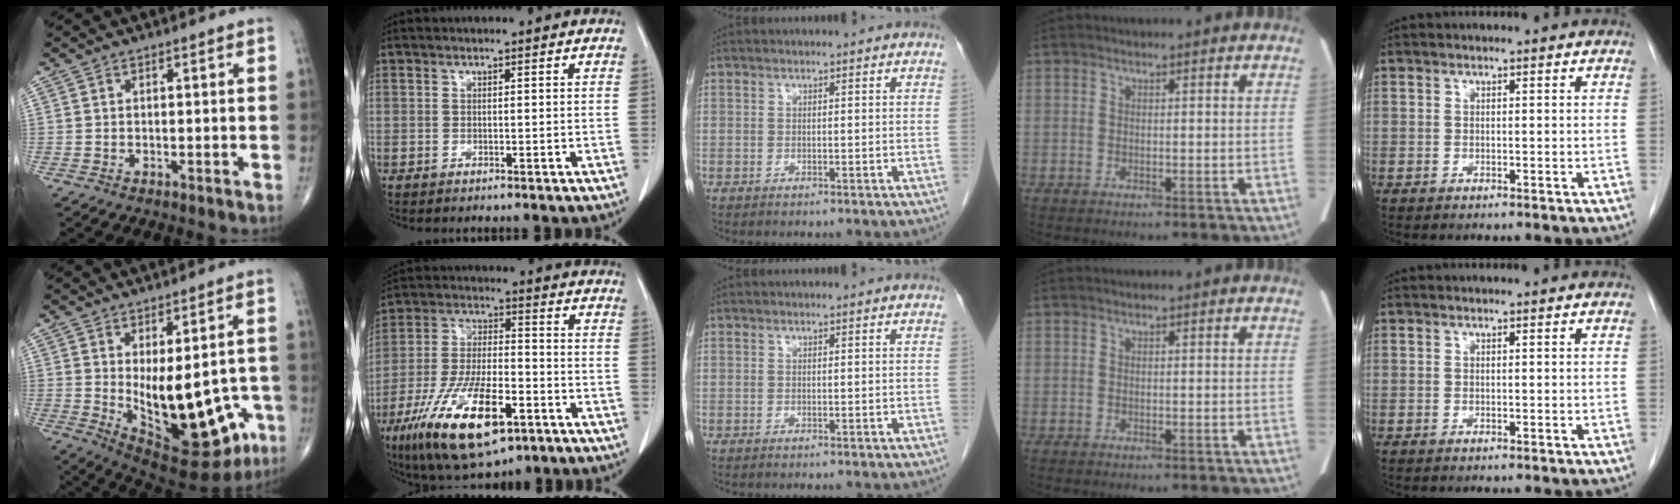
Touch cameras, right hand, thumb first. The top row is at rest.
{"thumb": {"total": 21.1, "force": [-4.3, 9.9, 18.1], "torque": [-0.212, -0.019, -0.027]}, "index": {"total": 17.8, "force": [-9.3, 5.8, 14.0], "torque": [-0.286, -0.018, -0.159]}}